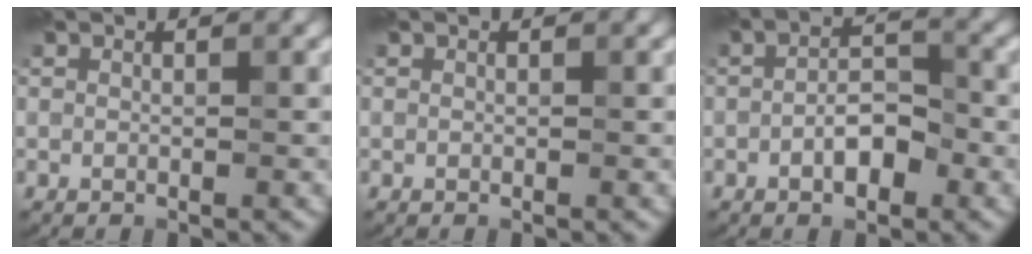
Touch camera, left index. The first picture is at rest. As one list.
[{"total": 0.0}, {"total": 3.2, "force": [-1.3, 1.5, 2.6], "torque": [-0.040, 0.008, -0.025]}]